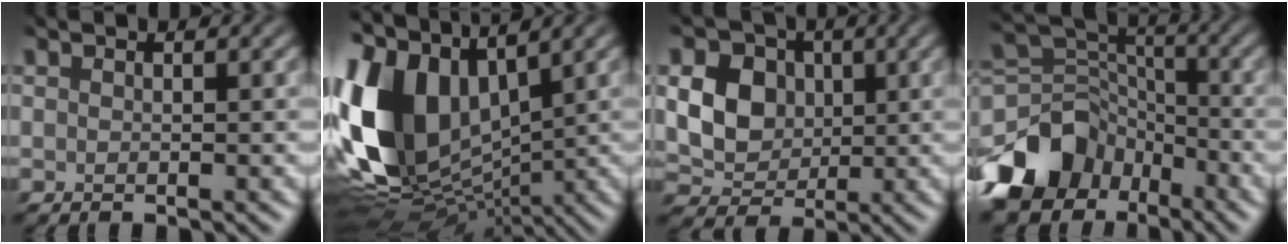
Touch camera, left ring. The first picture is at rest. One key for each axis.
{"total": 14.6, "fx": 1.5, "fy": 9.5, "fz": 10.9, "tx": -0.269, "ty": 0.010, "tz": 0.033}
{"total": 5.9, "fx": 0.1, "fy": 5.0, "fz": 3.2, "tx": -0.073, "ty": -0.001, "tz": -0.004}
{"total": 10.5, "fx": -7.1, "fy": 6.9, "fz": 3.8, "tx": -0.087, "ty": -0.016, "tz": -0.130}